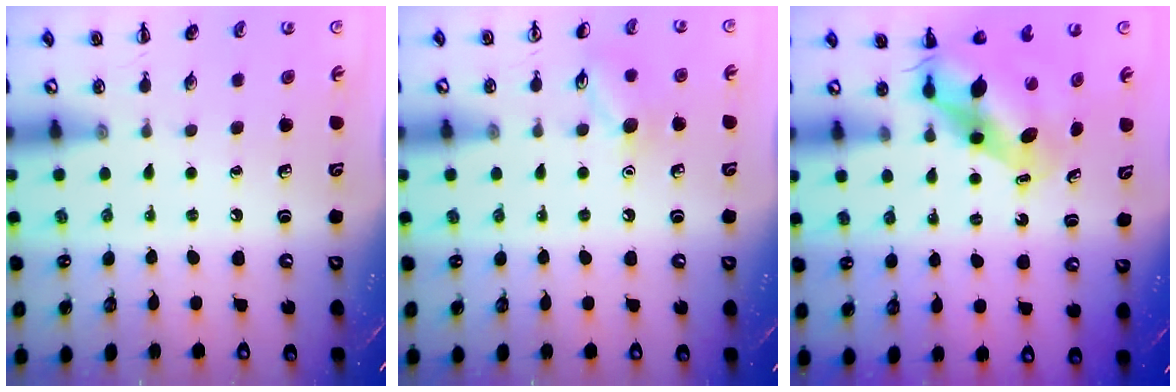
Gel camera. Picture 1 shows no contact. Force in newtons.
{"total": 8.3, "press": 8.3, "slide": 0.8}
{"total": 8.4, "press": 8.3, "slide": 1.3}